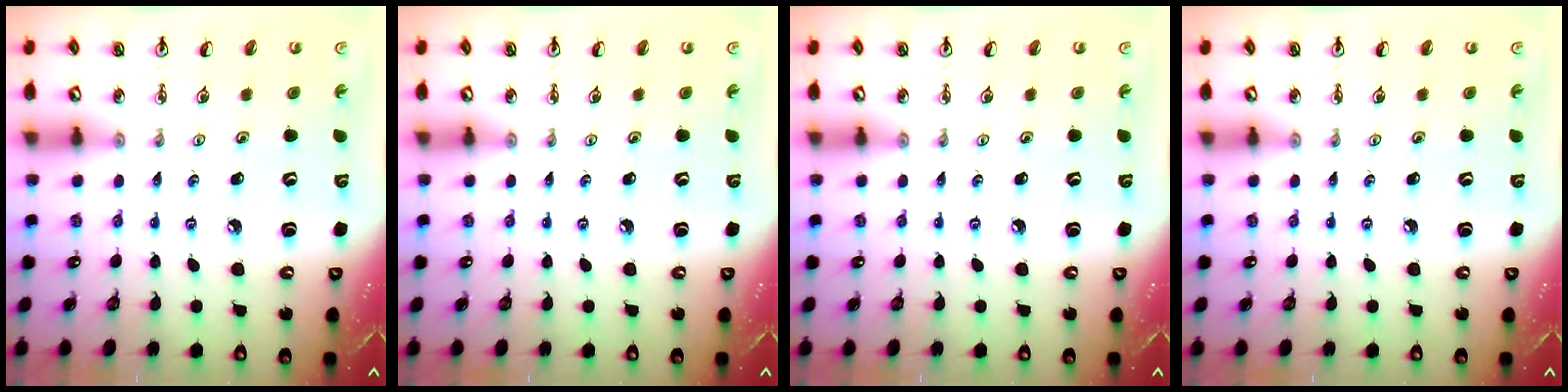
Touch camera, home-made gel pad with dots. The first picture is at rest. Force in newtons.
{"total": 0.0}
{"total": 0.0}
{"total": 0.0}